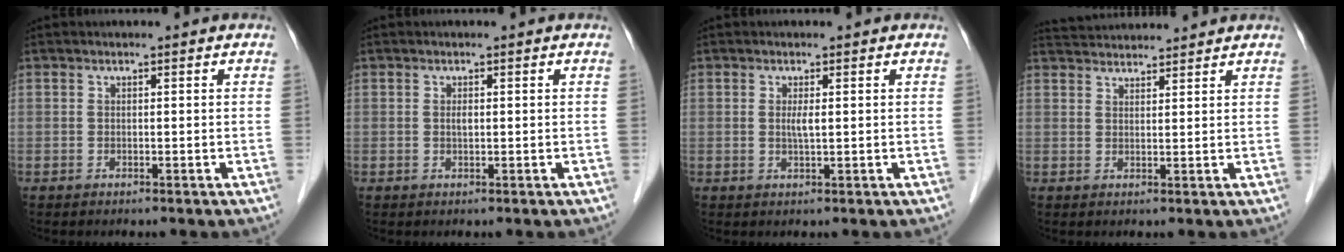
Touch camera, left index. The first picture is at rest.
{"total": 0.7, "force": [0.1, 0.2, 0.7], "torque": [-0.012, 0.000, 0.002]}
{"total": 1.5, "force": [0.3, 0.1, 1.4], "torque": [-0.033, -0.001, 0.006]}
{"total": 7.8, "force": [7.6, 0.4, 1.6], "torque": [-0.034, 0.038, 0.118]}